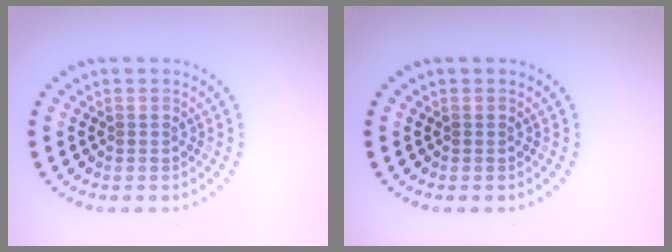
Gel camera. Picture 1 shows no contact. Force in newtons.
{"total": 0.0}